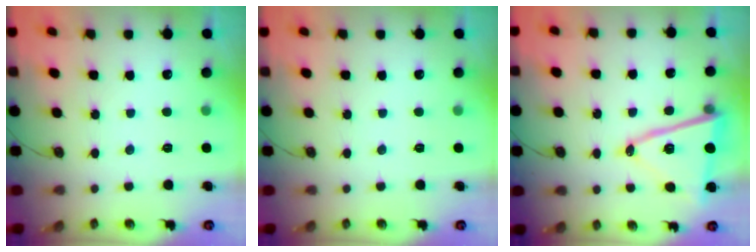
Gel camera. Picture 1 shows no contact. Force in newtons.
{"total": 0.0}
{"total": 14.8, "press": 14.6, "slide": 2.5}